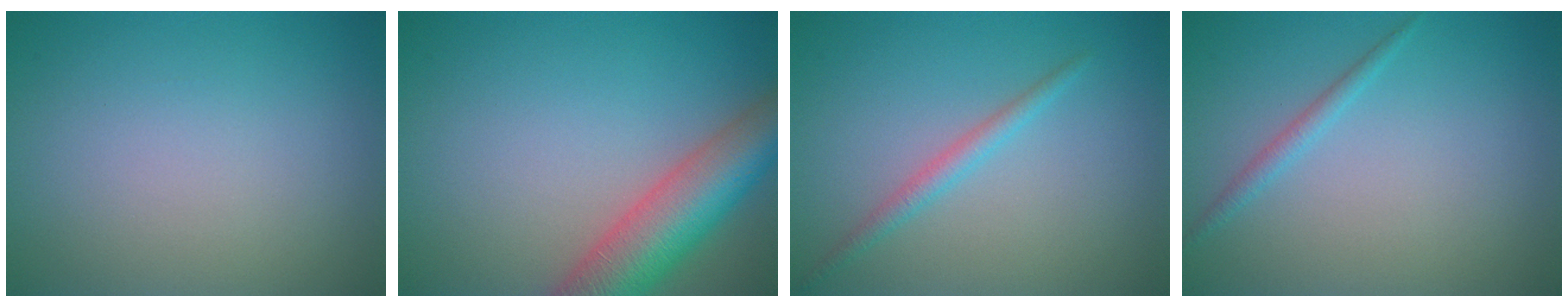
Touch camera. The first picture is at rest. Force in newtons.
{"total": 7.8, "press": 7.8, "slide": 0.4}
{"total": 1.6, "press": 1.6, "slide": 0.1}
{"total": 1.3, "press": 1.3, "slide": 0.0}